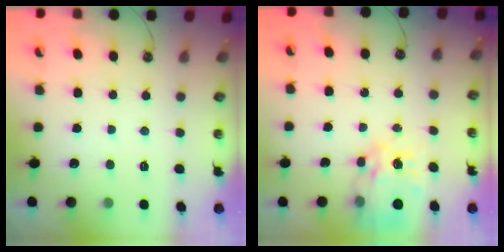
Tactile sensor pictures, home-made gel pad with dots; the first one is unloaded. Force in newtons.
{"total": 14.3, "press": 14.2, "slide": 1.4}